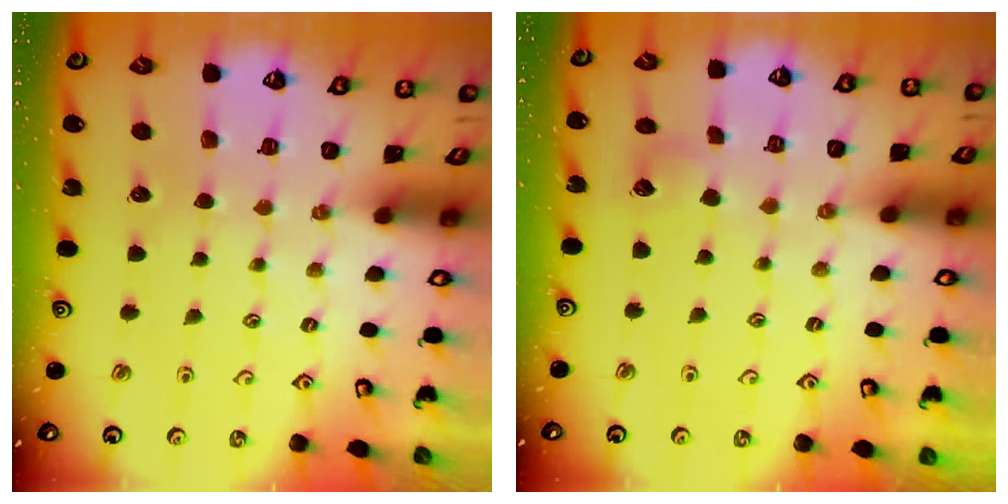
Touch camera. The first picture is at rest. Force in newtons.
{"total": 5.9, "press": 5.9, "slide": 0.4}